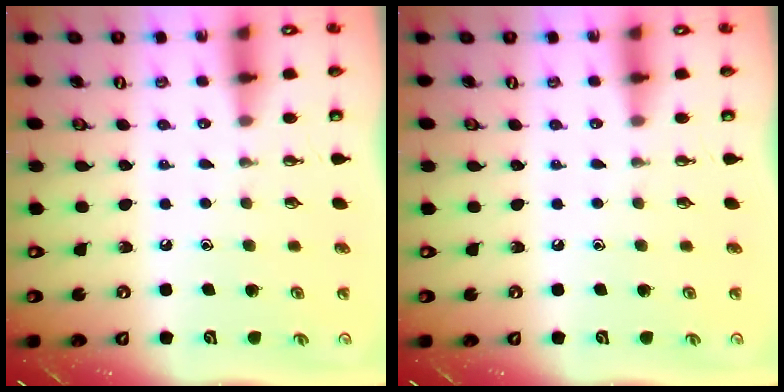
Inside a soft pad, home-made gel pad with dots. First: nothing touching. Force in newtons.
{"total": 0.0}